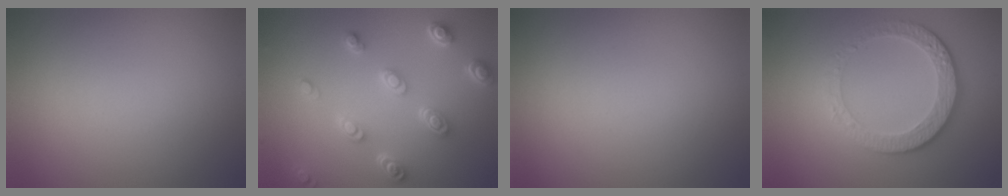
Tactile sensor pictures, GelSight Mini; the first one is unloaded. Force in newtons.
{"total": 4.4, "press": 3.3, "slide": 2.8}
{"total": 0.0}
{"total": 4.7, "press": 3.4, "slide": 3.3}